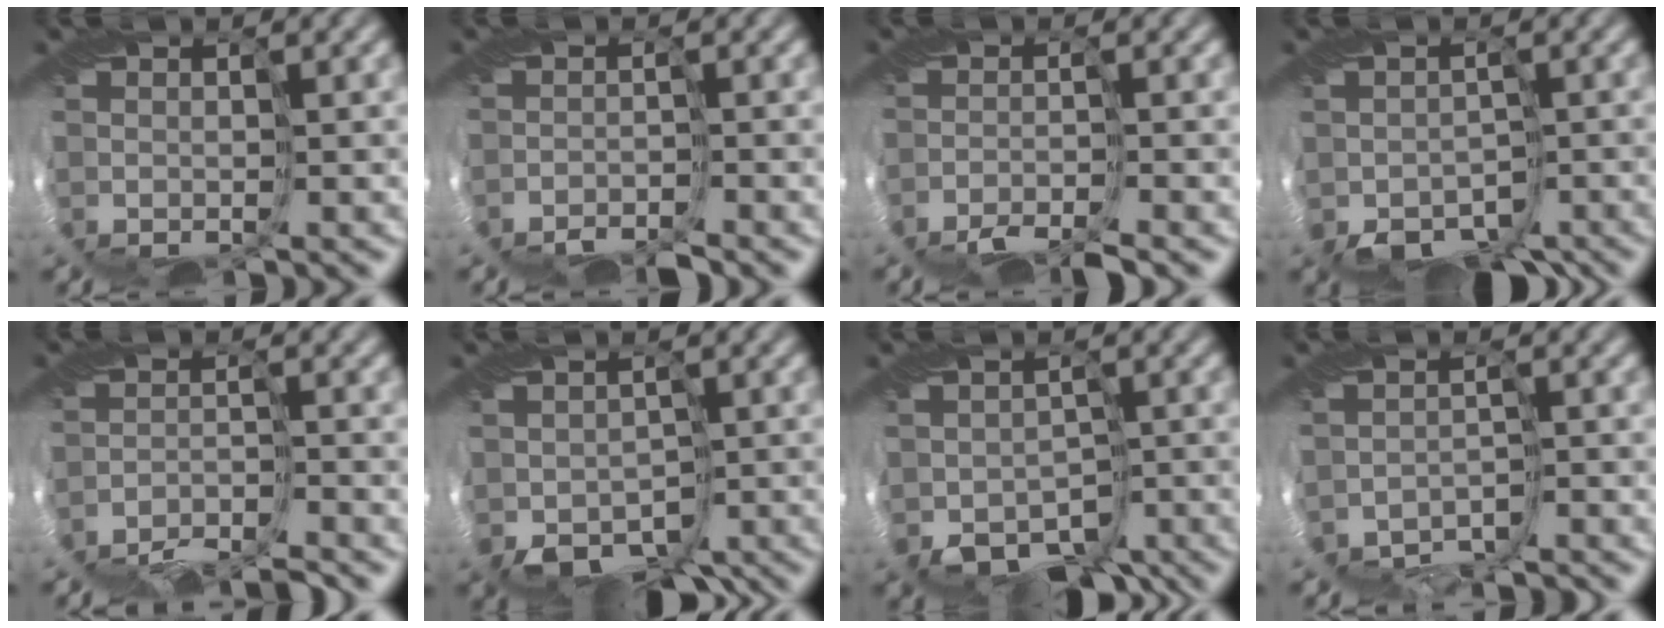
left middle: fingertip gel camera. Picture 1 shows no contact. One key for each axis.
{"total": 3.6, "fx": -3.6, "fy": 0.4, "fz": 0.4, "tx": 0.003, "ty": -0.008, "tz": -0.065}
{"total": 4.5, "fx": -4.2, "fy": 0.4, "fz": 1.3, "tx": -0.015, "ty": -0.006, "tz": -0.087}
{"total": 4.7, "fx": -3.4, "fy": 2.8, "fz": 1.4, "tx": -0.019, "ty": -0.023, "tz": -0.054}
{"total": 6.1, "fx": -6.0, "fy": 0.3, "fz": 1.0, "tx": -0.023, "ty": -0.012, "tz": -0.113}
{"total": 5.1, "fx": -2.7, "fy": 3.6, "fz": 2.5, "tx": -0.036, "ty": -0.015, "tz": -0.036}
{"total": 6.0, "fx": -3.5, "fy": 4.2, "fz": 2.4, "tx": -0.032, "ty": -0.021, "tz": -0.048}
{"total": 3.2, "fx": -3.1, "fy": 0.3, "fz": -0.5, "tx": 0.009, "ty": -0.015, "tz": -0.056}